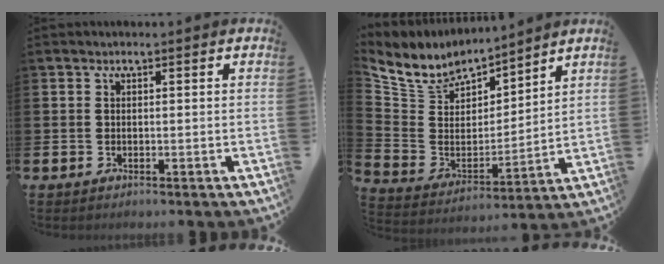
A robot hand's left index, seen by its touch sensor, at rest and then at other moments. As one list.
[{"total": 8.0, "force": [7.5, 2.9, 0.5], "torque": [-0.061, -0.063, 0.135]}]